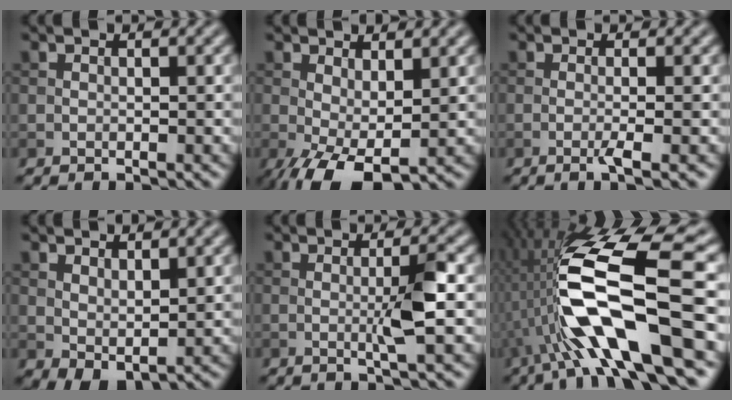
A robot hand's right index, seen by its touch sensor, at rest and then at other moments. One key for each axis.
{"total": 5.4, "fx": -1.4, "fy": 2.3, "fz": 4.7, "tx": -0.100, "ty": -0.011, "tz": -0.021}
{"total": 2.2, "fx": -0.5, "fy": 0.4, "fz": 2.1, "tx": -0.031, "ty": -0.002, "tz": -0.014}
{"total": 2.6, "fx": 0.9, "fy": 1.4, "fz": 2.0, "tx": -0.038, "ty": -0.006, "tz": 0.023}
{"total": 3.2, "fx": -0.1, "fy": 0.2, "fz": 3.2, "tx": -0.057, "ty": -0.002, "tz": -0.004}
{"total": 13.1, "fx": -2.8, "fy": 3.5, "fz": 12.3, "tx": -0.233, "ty": 0.010, "tz": -0.059}